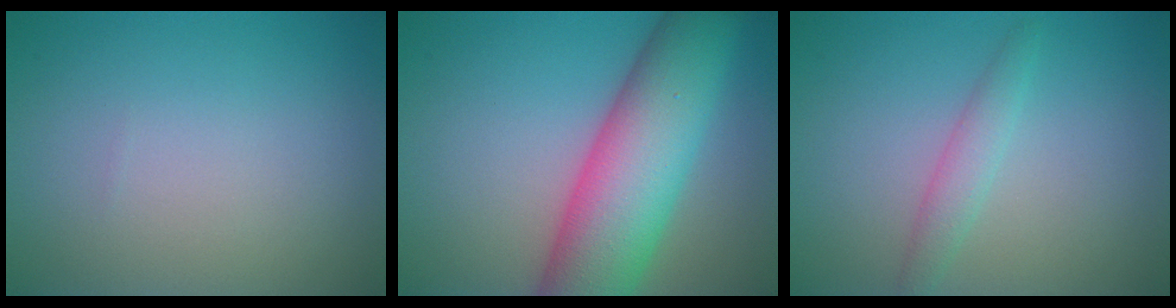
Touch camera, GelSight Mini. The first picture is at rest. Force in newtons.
{"total": 11.3, "press": 11.2, "slide": 0.5}
{"total": 1.9, "press": 1.9, "slide": 0.1}